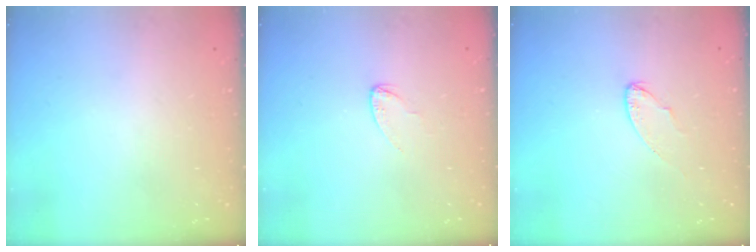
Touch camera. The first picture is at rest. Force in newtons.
{"total": 2.6, "press": 2.6, "slide": 0.2}
{"total": 4.4, "press": 4.4, "slide": 0.4}